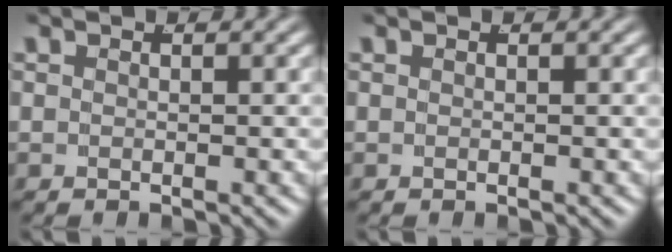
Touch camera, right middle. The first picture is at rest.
{"total": 0.0}